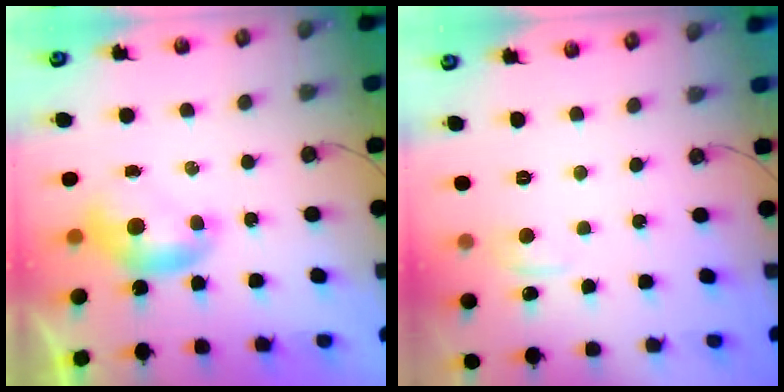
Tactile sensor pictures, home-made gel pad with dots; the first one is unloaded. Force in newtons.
{"total": 1.7, "press": 1.6, "slide": 0.6}